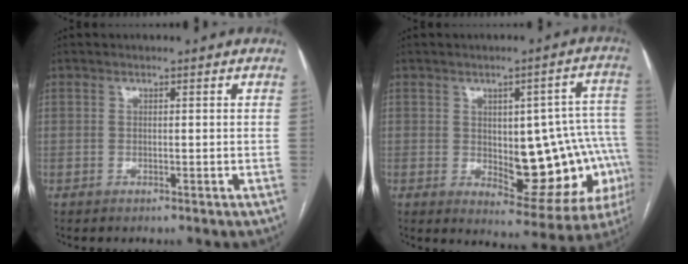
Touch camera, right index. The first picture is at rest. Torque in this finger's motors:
{"motor_torque": [1.15, -0.57, 0.31, 0.05]}